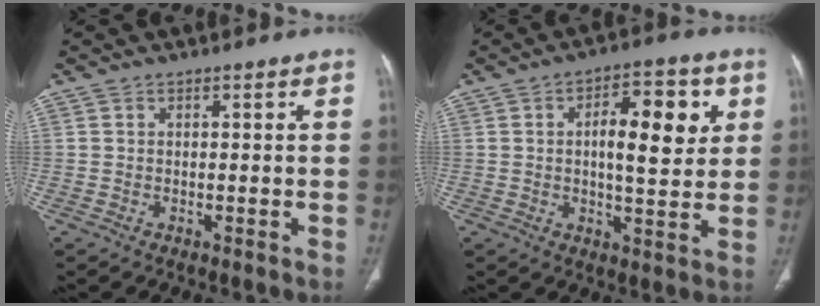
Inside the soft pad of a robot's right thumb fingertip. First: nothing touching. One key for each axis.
{"total": 11.7, "fx": 2.8, "fy": 4.8, "fz": 10.3, "tx": -0.122, "ty": -0.006, "tz": 0.038}